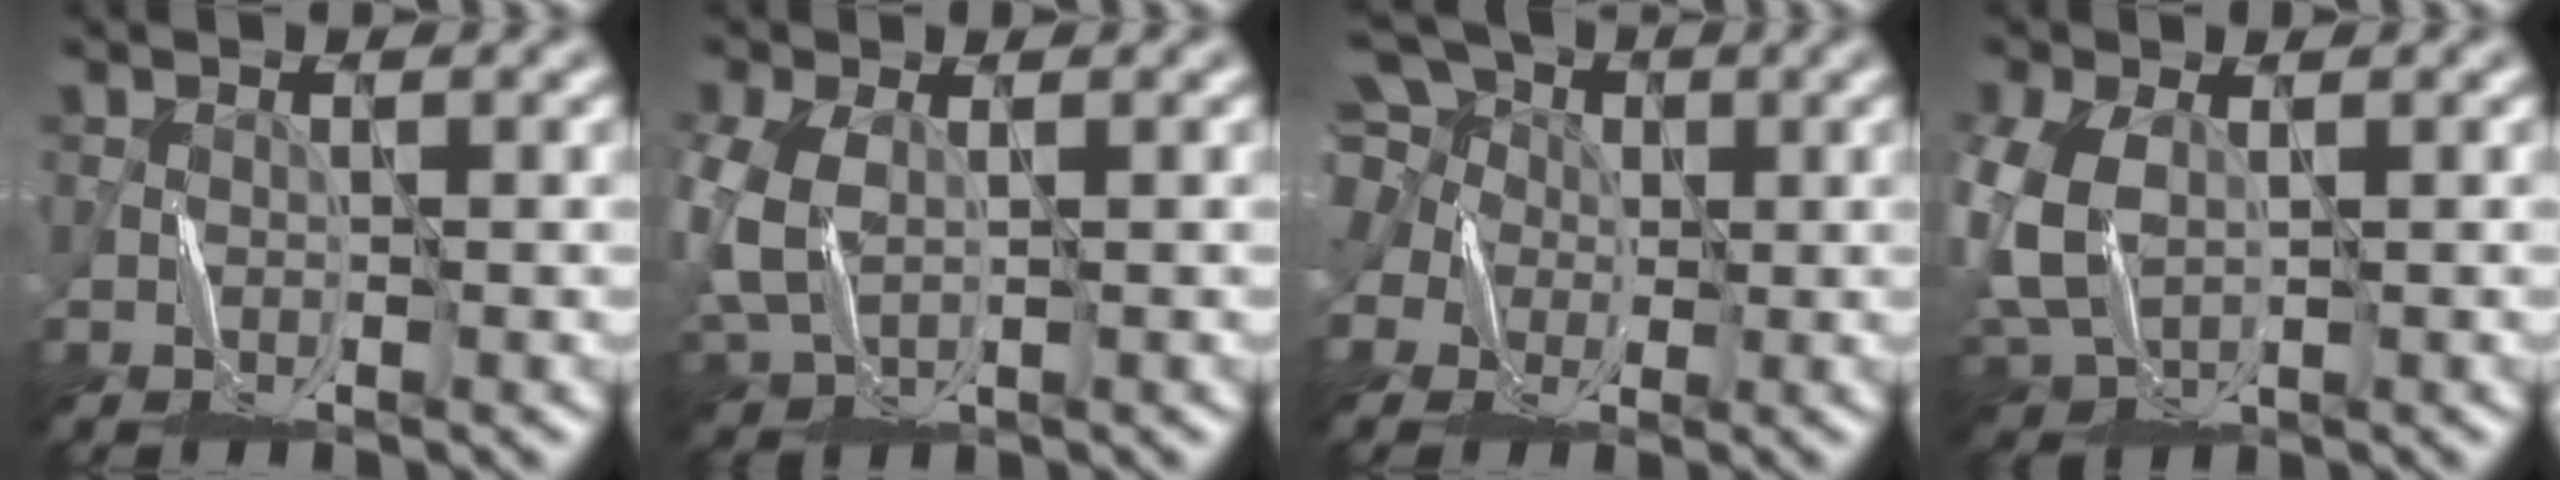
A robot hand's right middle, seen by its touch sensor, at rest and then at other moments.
{"total": 4.6, "force": [-0.2, 3.1, 3.5], "torque": [-0.108, -0.003, 0.001]}
{"total": 10.3, "force": [4.4, 8.0, 4.6], "torque": [-0.127, 0.035, 0.057]}
{"total": 6.0, "force": [-0.1, 4.1, 4.5], "torque": [-0.127, -0.005, 0.002]}